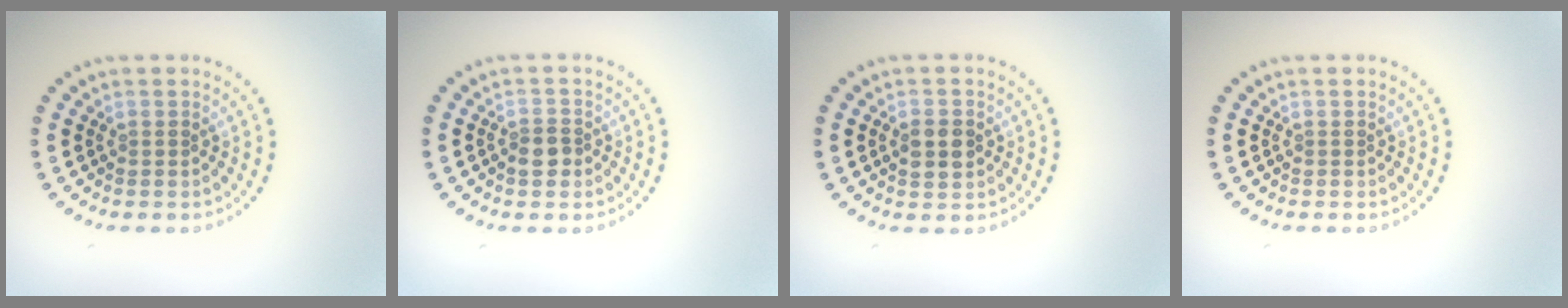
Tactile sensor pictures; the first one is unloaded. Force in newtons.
{"total": 1.8, "press": 1.7, "slide": 0.5}
{"total": 2.8, "press": 2.8, "slide": 0.2}
{"total": 0.0}